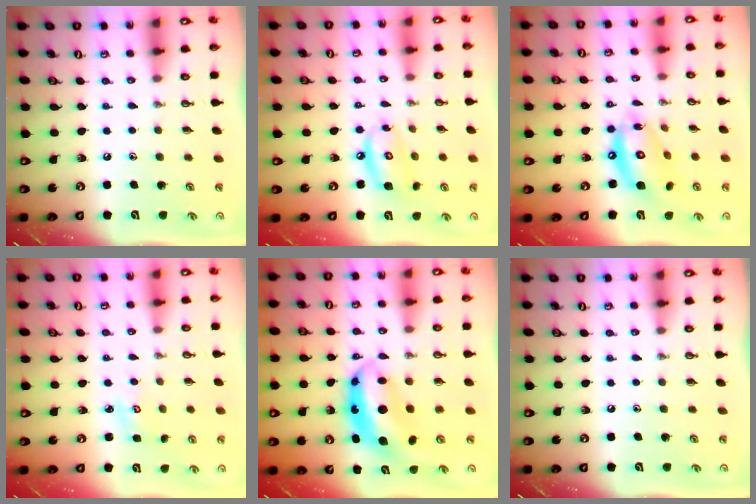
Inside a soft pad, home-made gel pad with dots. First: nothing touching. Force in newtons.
{"total": 8.8, "press": 8.7, "slide": 0.7}
{"total": 14.5, "press": 14.5, "slide": 1.2}
{"total": 2.3, "press": 2.2, "slide": 0.3}
{"total": 8.2, "press": 8.1, "slide": 1.1}
{"total": 0.0}